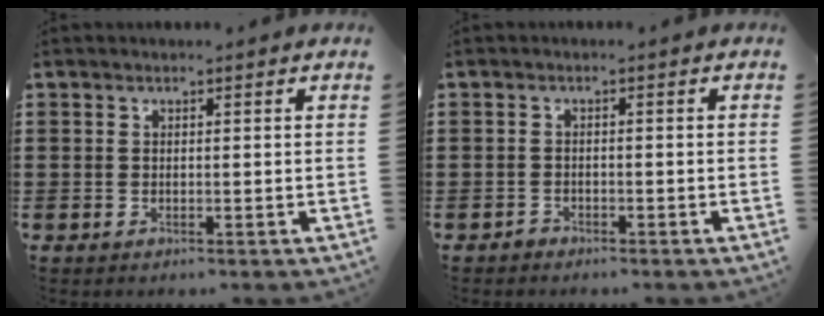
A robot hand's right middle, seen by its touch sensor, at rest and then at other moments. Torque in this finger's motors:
{"motor_torque": [0.12, 0.01, 0.03, 0.01]}